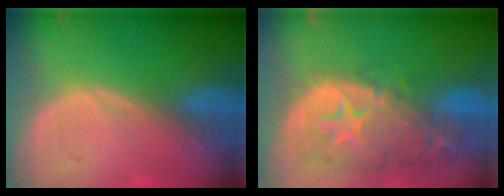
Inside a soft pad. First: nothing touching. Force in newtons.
{"total": 14.1, "press": 11.4, "slide": 8.4}